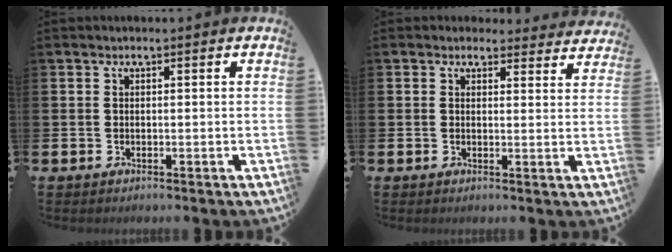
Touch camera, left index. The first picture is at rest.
{"total": 2.6, "force": [2.5, 0.8, -0.1], "torque": [0.008, -0.012, 0.042]}